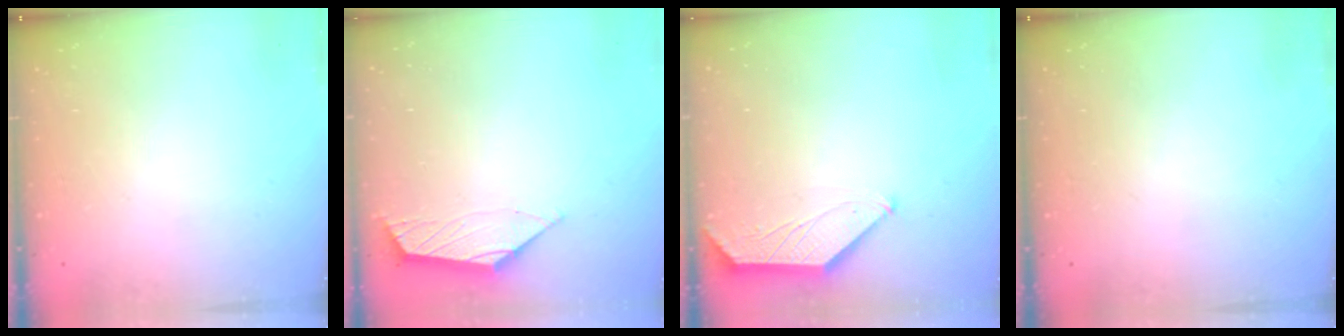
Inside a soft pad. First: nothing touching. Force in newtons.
{"total": 2.7, "press": 2.7, "slide": 0.4}
{"total": 1.1, "press": 1.1, "slide": 0.3}
{"total": 0.0}